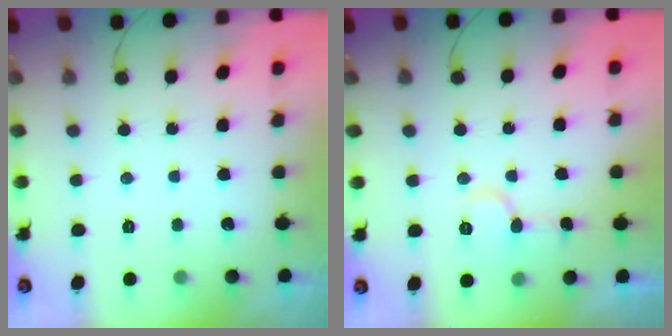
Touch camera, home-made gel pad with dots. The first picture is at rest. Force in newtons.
{"total": 7.2, "press": 7.2, "slide": 0.8}